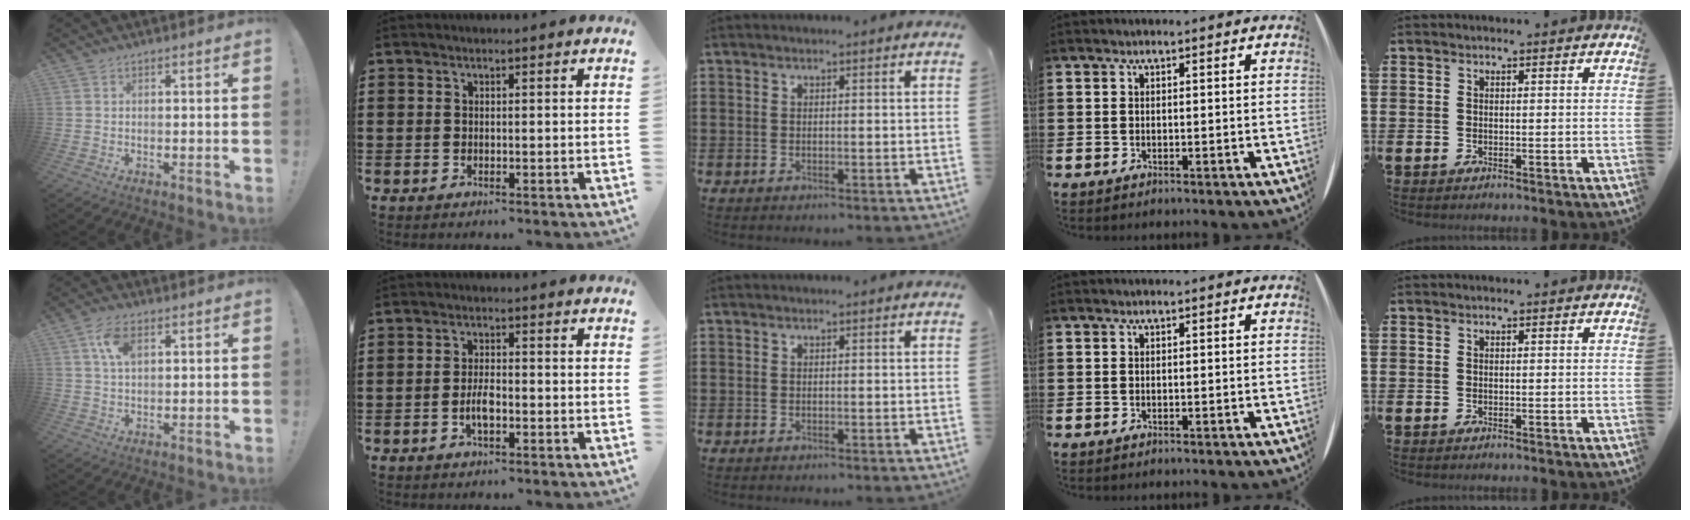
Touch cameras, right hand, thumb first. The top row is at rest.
{"thumb": {"total": 7.0, "force": [2.6, 3.8, 5.3], "torque": [-0.098, 0.003, 0.048]}, "index": {"total": 3.5, "force": [-1.2, 1.3, 3.0], "torque": [-0.070, -0.002, -0.025]}}